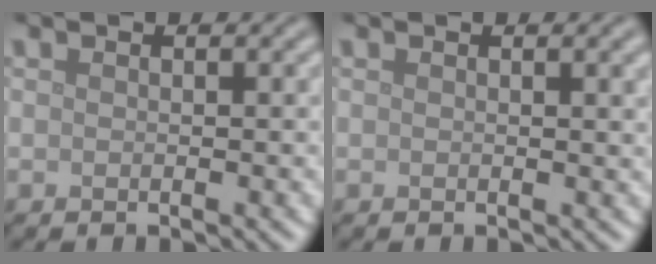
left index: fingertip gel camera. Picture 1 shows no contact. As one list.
[{"total": 1.9, "force": [0.7, 0.6, 1.7], "torque": [-0.013, 0.005, 0.007]}]